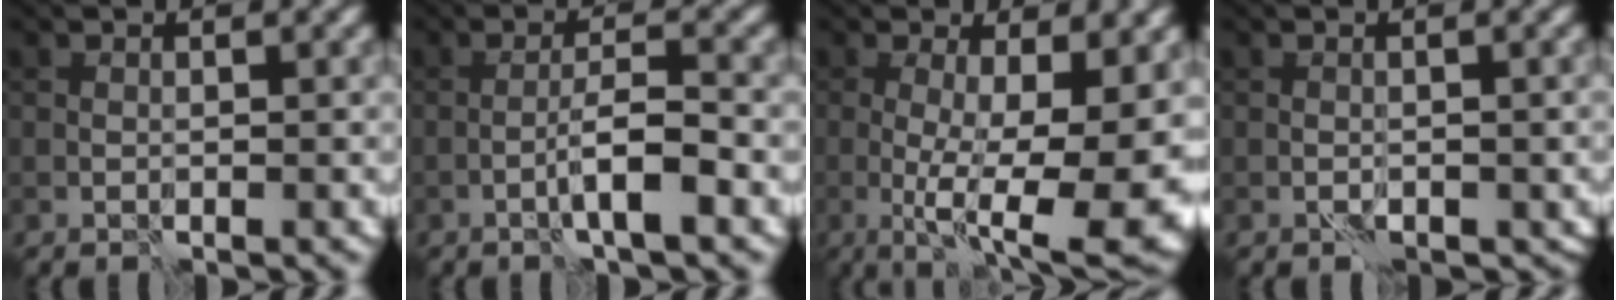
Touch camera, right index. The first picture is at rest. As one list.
[{"total": 3.0, "force": [-1.4, 0.3, 2.6], "torque": [-0.044, 0.013, -0.030]}, {"total": 11.7, "force": [-0.9, 3.4, 11.2], "torque": [-0.138, -0.006, -0.010]}, {"total": 1.8, "force": [-0.8, 1.1, 1.2], "torque": [-0.014, -0.004, -0.008]}]